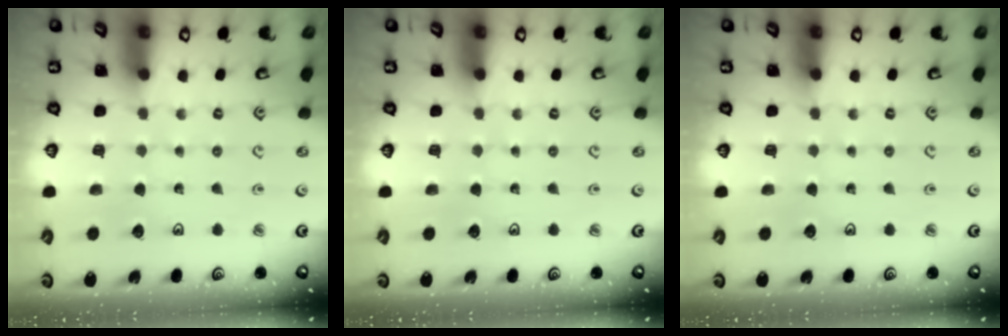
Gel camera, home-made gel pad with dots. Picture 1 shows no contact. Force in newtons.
{"total": 0.0}
{"total": 0.0}